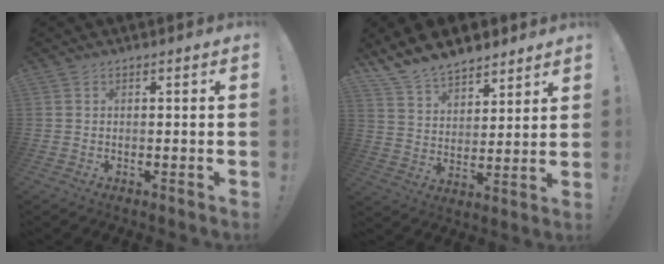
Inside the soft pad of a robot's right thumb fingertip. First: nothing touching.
{"total": 11.5, "force": [9.9, 5.3, 2.8], "torque": [-0.070, -0.071, 0.192]}